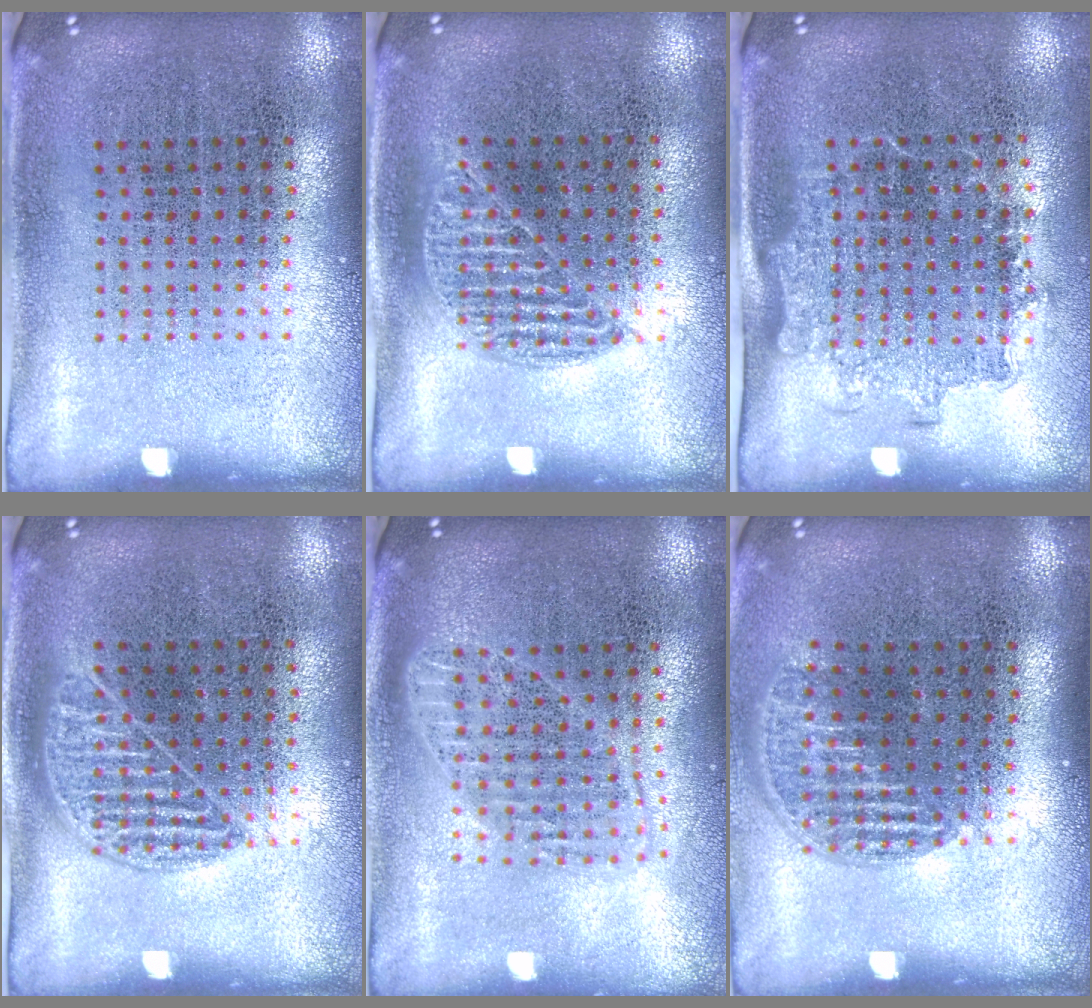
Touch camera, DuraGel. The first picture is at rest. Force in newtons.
{"total": 0.9, "press": 0.8, "slide": 0.4}
{"total": 1.4, "press": 1.2, "slide": 0.8}
{"total": 1.0, "press": 0.8, "slide": 0.5}
{"total": 1.7, "press": 1.5, "slide": 0.9}
{"total": 1.2, "press": 1.0, "slide": 0.5}